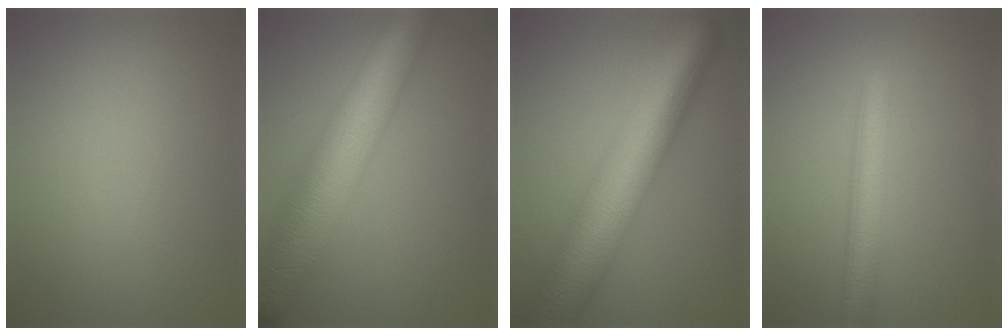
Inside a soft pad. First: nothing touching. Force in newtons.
{"total": 11.7, "press": 11.7, "slide": 0.4}
{"total": 11.9, "press": 11.9, "slide": 0.2}
{"total": 4.1, "press": 4.1, "slide": 0.1}